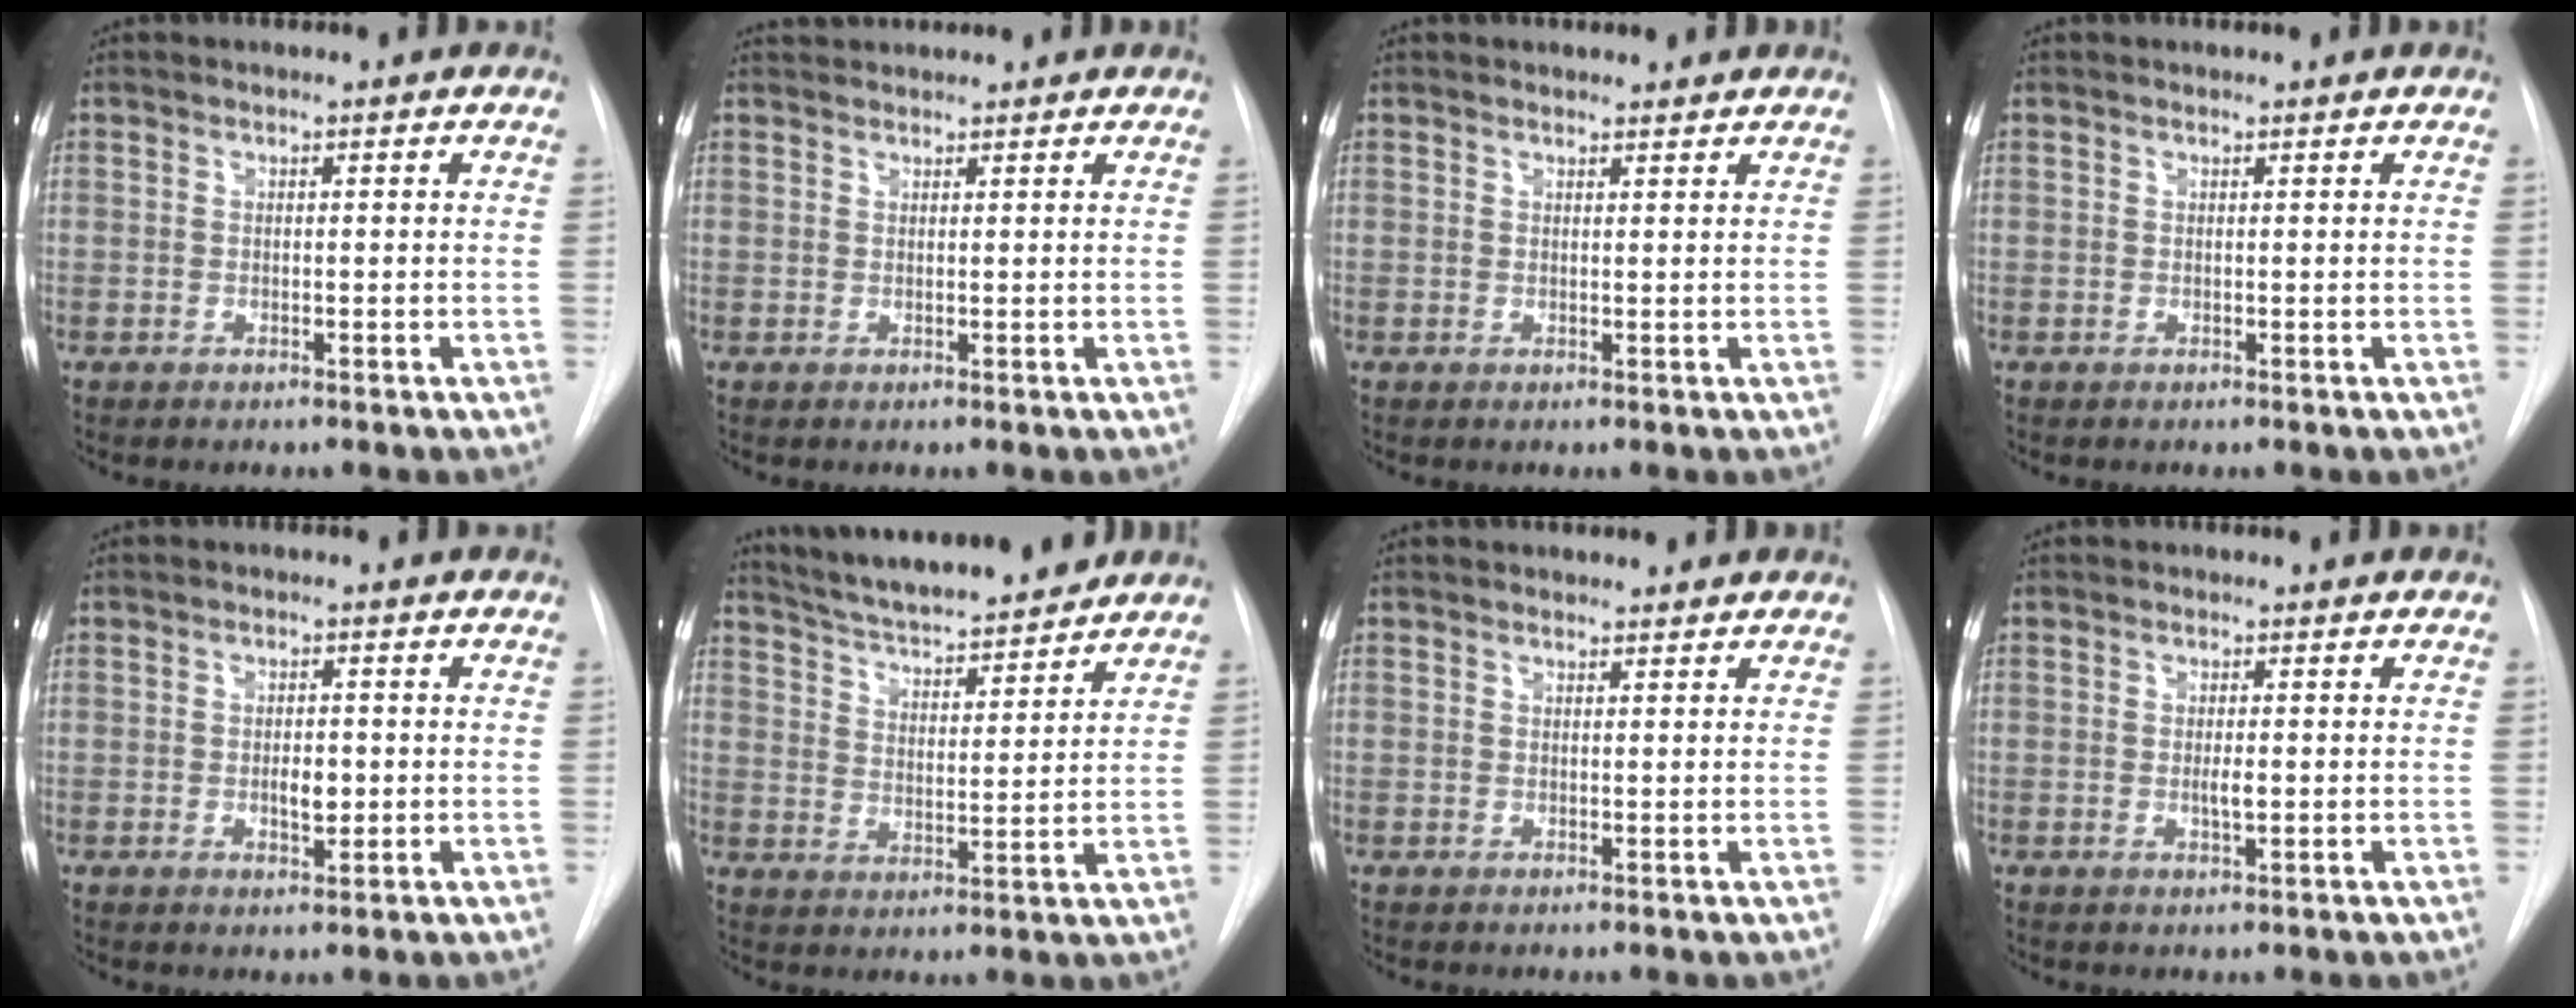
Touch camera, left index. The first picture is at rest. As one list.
[{"total": 3.0, "force": [3.0, 0.3, 0.5], "torque": [-0.008, 0.030, 0.047]}, {"total": 2.2, "force": [2.1, 0.6, 0.2], "torque": [-0.005, -0.001, 0.021]}, {"total": 0.0}, {"total": 2.8, "force": [-0.6, 1.3, 2.4], "torque": [-0.039, -0.005, -0.007]}, {"total": 15.4, "force": [13.9, 1.8, 6.3], "torque": [-0.104, 0.004, 0.219]}, {"total": 1.7, "force": [1.7, 0.4, 0.1], "torque": [-0.007, -0.001, 0.018]}, {"total": 1.6, "force": [-0.4, 0.3, 1.5], "torque": [-0.029, -0.007, -0.006]}]